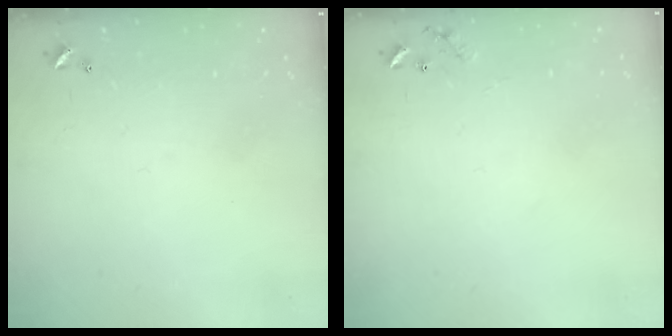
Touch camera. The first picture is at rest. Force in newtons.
{"total": 7.2, "press": 7.2, "slide": 0.5}